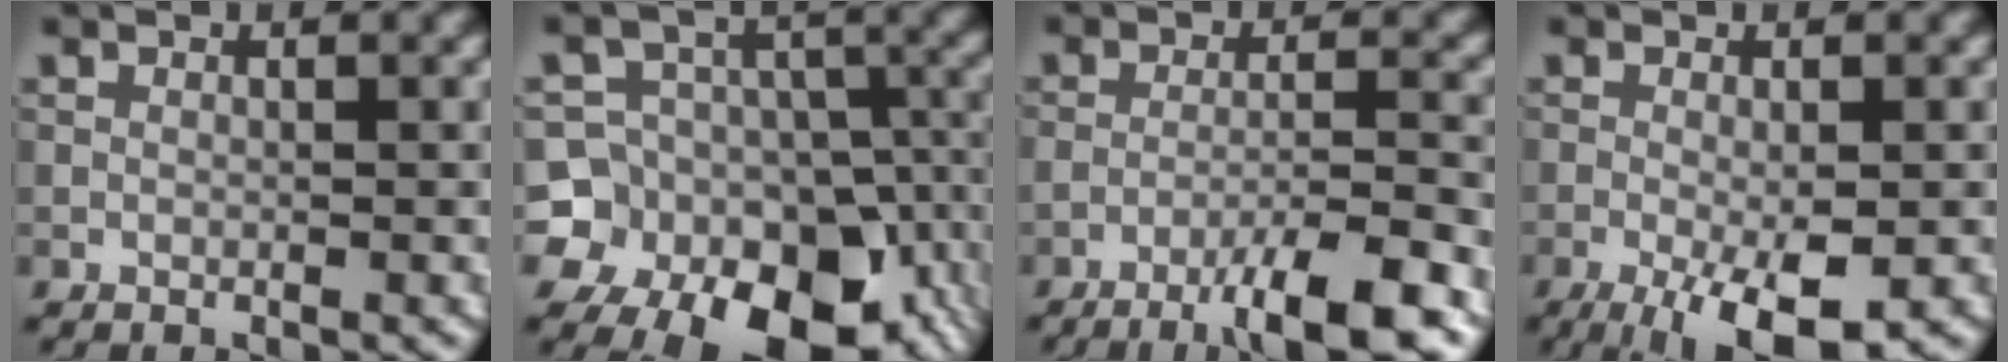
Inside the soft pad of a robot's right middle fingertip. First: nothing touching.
{"total": 18.1, "force": [-7.9, 14.8, 6.7], "torque": [-0.110, -0.032, -0.119]}
{"total": 6.6, "force": [-4.2, 0.8, 5.0], "torque": [-0.072, 0.006, -0.070]}
{"total": 6.1, "force": [-2.6, 1.7, 5.2], "torque": [-0.086, -0.009, -0.040]}